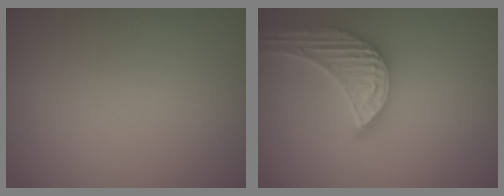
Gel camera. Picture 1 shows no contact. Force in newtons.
{"total": 5.3, "press": 4.7, "slide": 2.5}